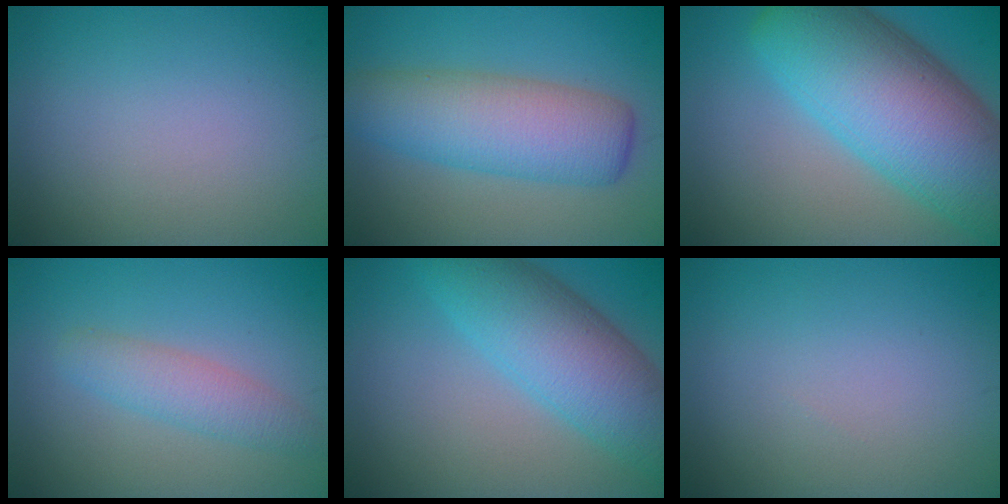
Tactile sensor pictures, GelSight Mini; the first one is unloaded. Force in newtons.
{"total": 7.0, "press": 7.0, "slide": 0.2}
{"total": 13.7, "press": 13.7, "slide": 0.6}
{"total": 2.9, "press": 2.9, "slide": 0.1}
{"total": 8.2, "press": 8.2, "slide": 0.1}
{"total": 0.0}